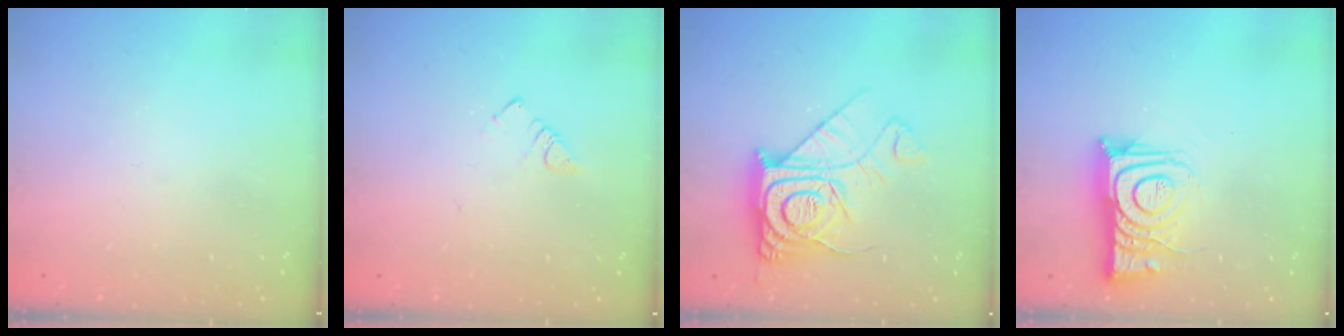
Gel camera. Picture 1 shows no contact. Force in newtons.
{"total": 2.7, "press": 2.7, "slide": 0.4}
{"total": 15.1, "press": 15.0, "slide": 1.4}
{"total": 11.4, "press": 11.3, "slide": 0.9}